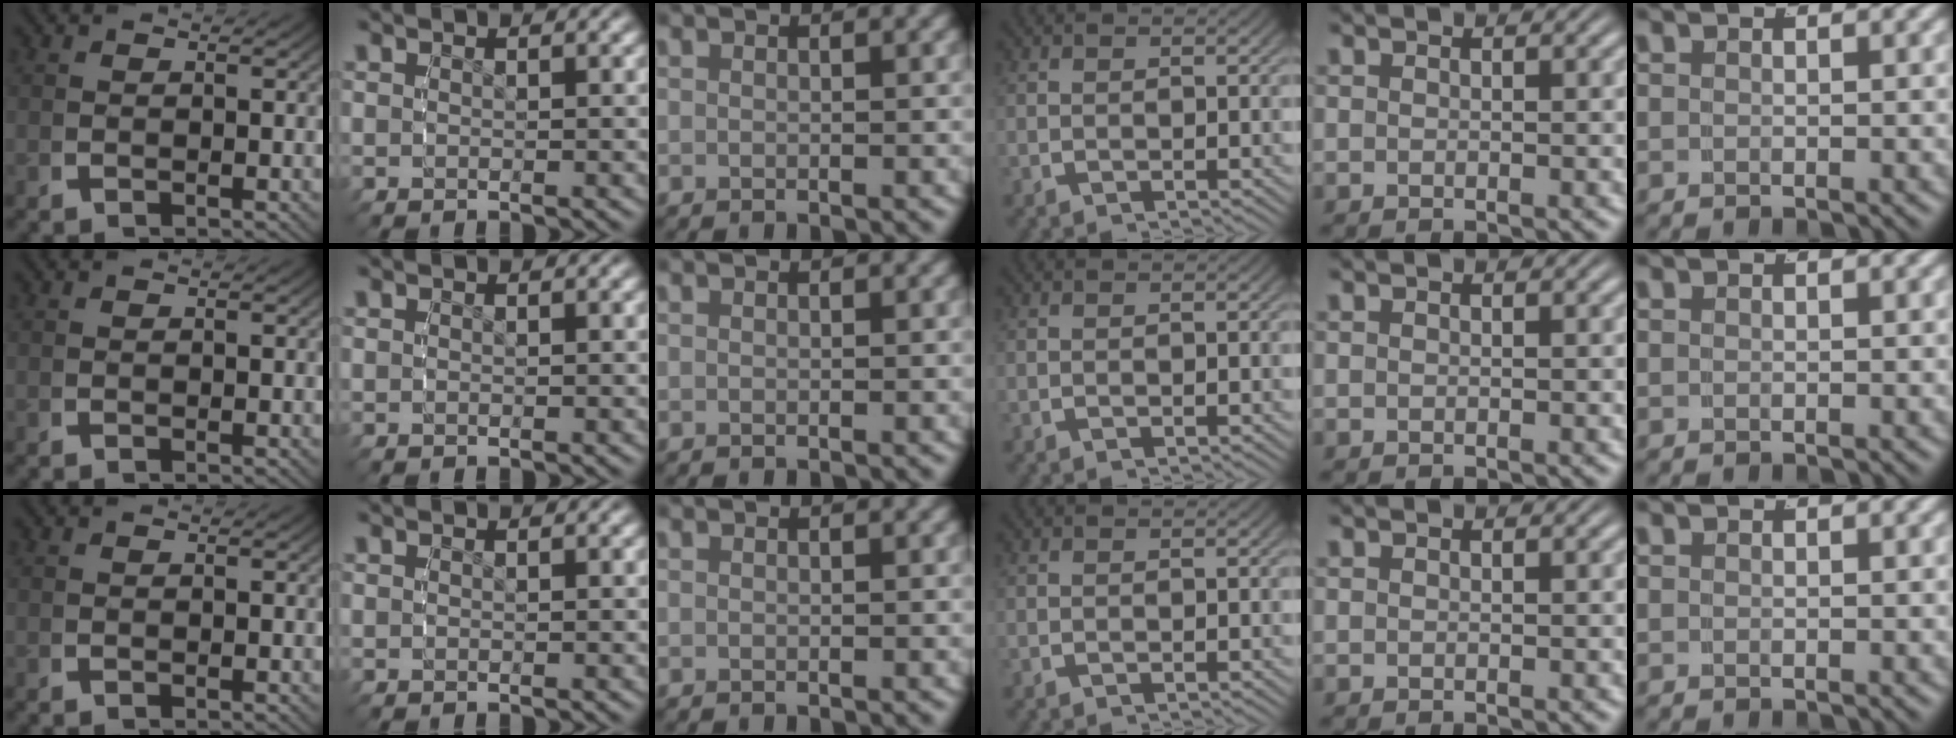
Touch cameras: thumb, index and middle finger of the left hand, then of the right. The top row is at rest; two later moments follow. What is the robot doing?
{"motion": "reach", "object": "jewelry box"}